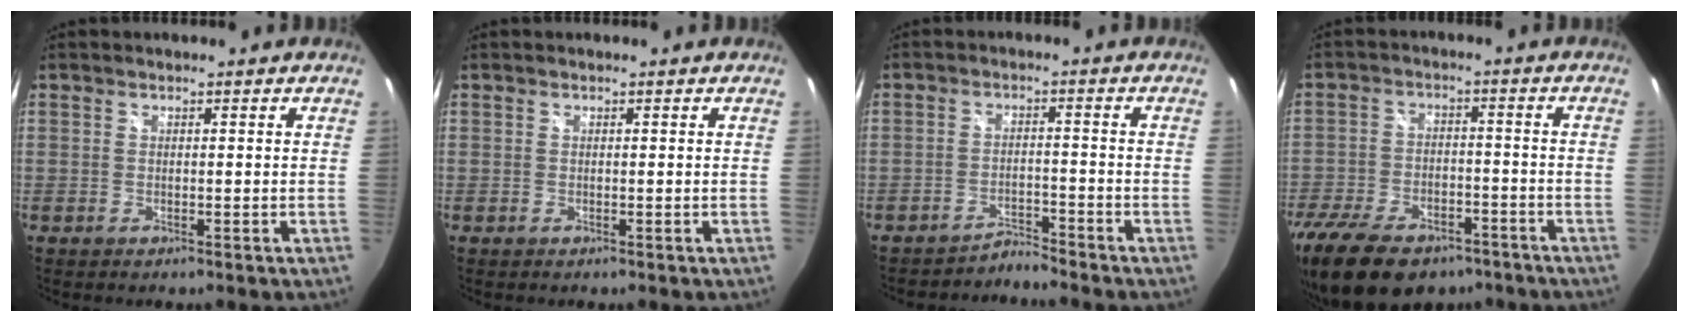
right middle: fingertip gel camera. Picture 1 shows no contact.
{"total": 0.0}
{"total": 3.4, "force": [-3.3, -0.4, -0.5], "torque": [0.001, 0.001, -0.059]}
{"total": 20.2, "force": [-14.3, 10.0, 10.3], "torque": [-0.237, -0.031, -0.228]}